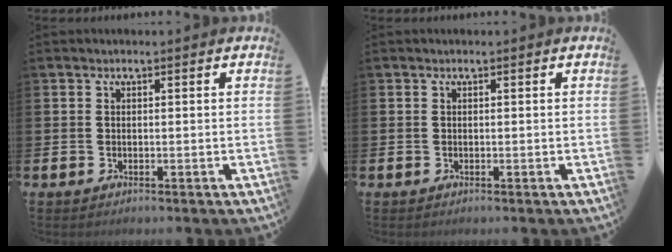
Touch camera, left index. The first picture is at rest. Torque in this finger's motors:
{"motor_torque": [-0.03, 0.01, 0.00, 0.01]}